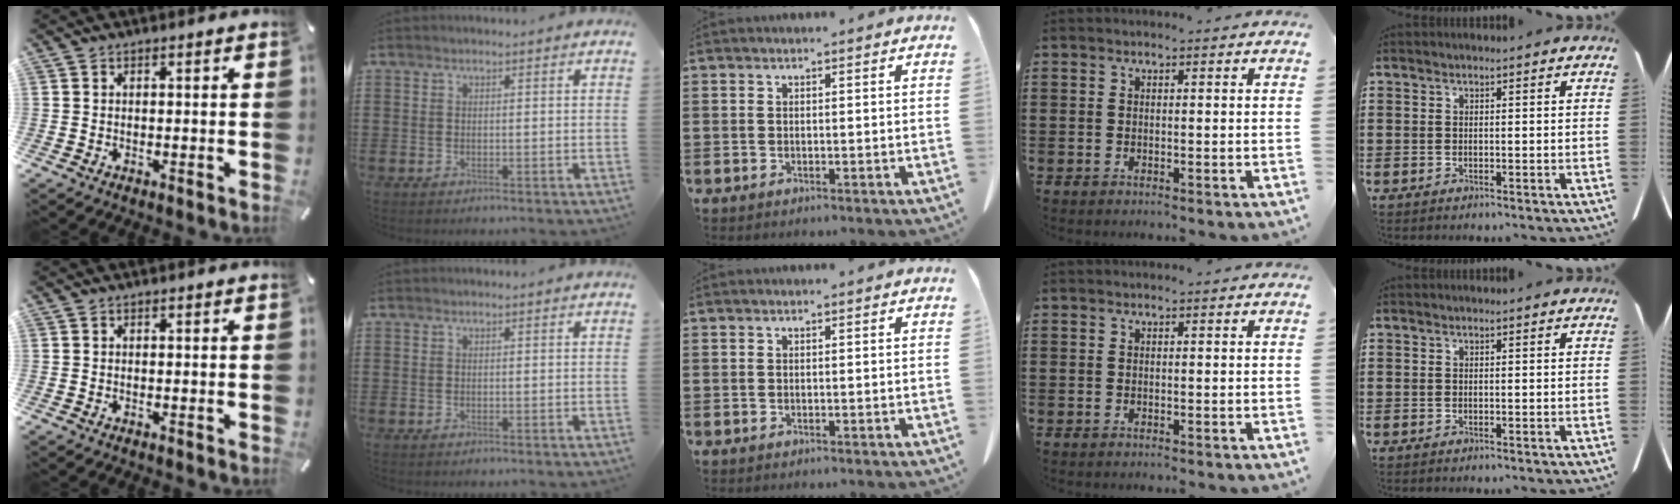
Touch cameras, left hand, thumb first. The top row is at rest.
{}